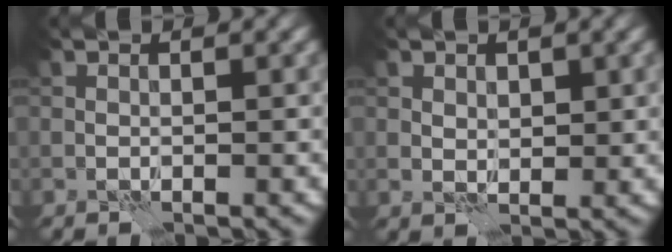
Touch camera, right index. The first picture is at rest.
{"total": 1.7, "force": [0.8, 1.2, 0.9], "torque": [-0.012, -0.005, 0.017]}